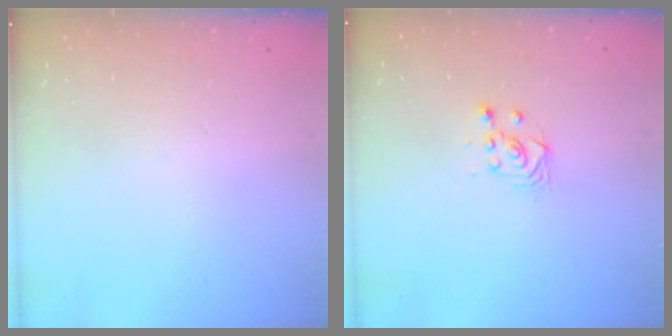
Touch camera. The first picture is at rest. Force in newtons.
{"total": 2.9, "press": 2.9, "slide": 0.6}